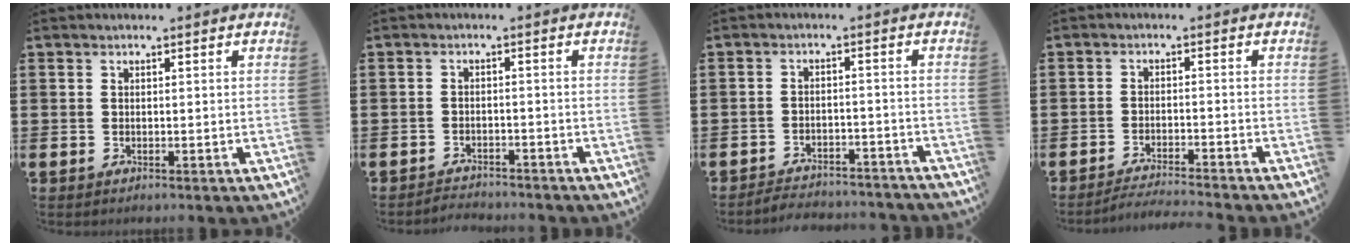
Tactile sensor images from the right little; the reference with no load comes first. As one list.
[{"total": 2.0, "force": [-1.9, 0.1, -0.3], "torque": [-0.002, 0.004, -0.043]}, {"total": 3.0, "force": [-3.0, 0.2, -0.2], "torque": [-0.003, 0.004, -0.065]}, {"total": 2.3, "force": [-2.3, -0.4, 0.3], "torque": [-0.005, 0.003, -0.047]}]